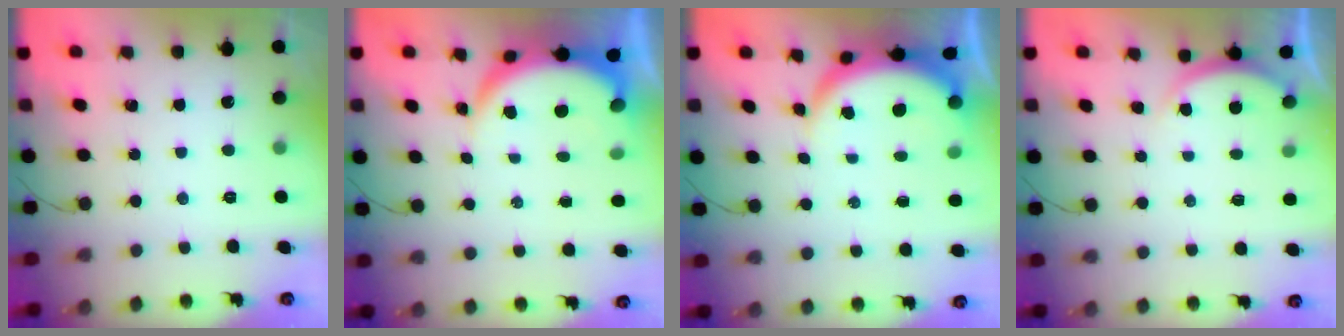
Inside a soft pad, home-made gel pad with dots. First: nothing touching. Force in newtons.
{"total": 6.4, "press": 6.3, "slide": 0.8}
{"total": 6.7, "press": 6.7, "slide": 0.5}
{"total": 3.0, "press": 2.9, "slide": 0.6}